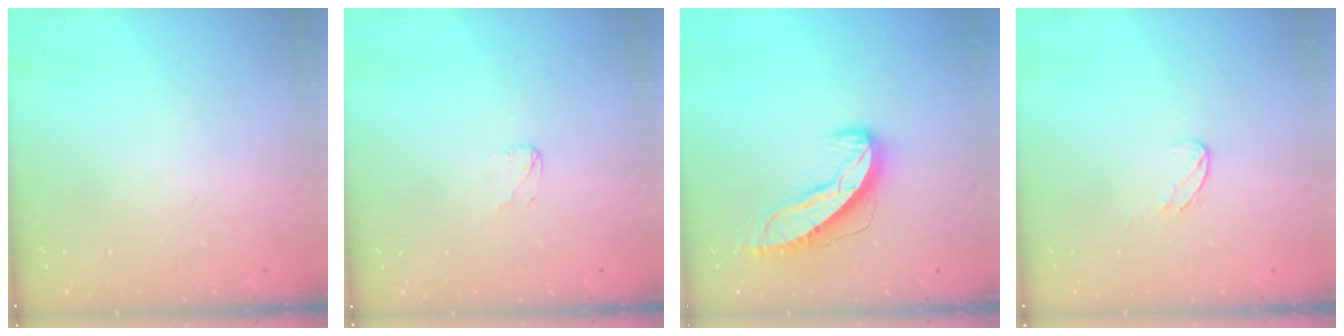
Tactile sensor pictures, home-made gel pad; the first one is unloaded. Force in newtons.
{"total": 2.4, "press": 2.4, "slide": 0.2}
{"total": 10.2, "press": 10.2, "slide": 0.5}
{"total": 3.8, "press": 3.8, "slide": 0.3}